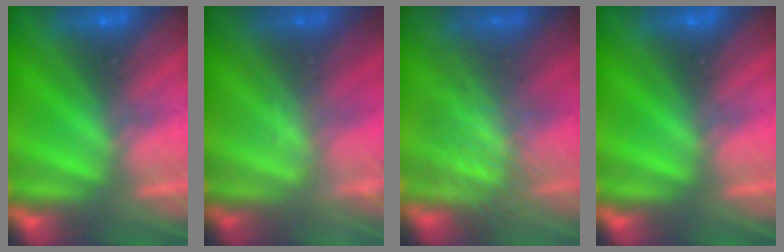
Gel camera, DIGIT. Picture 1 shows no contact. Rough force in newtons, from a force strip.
{"total": 1.9}
{"total": 2.9}
{"total": 0.0}